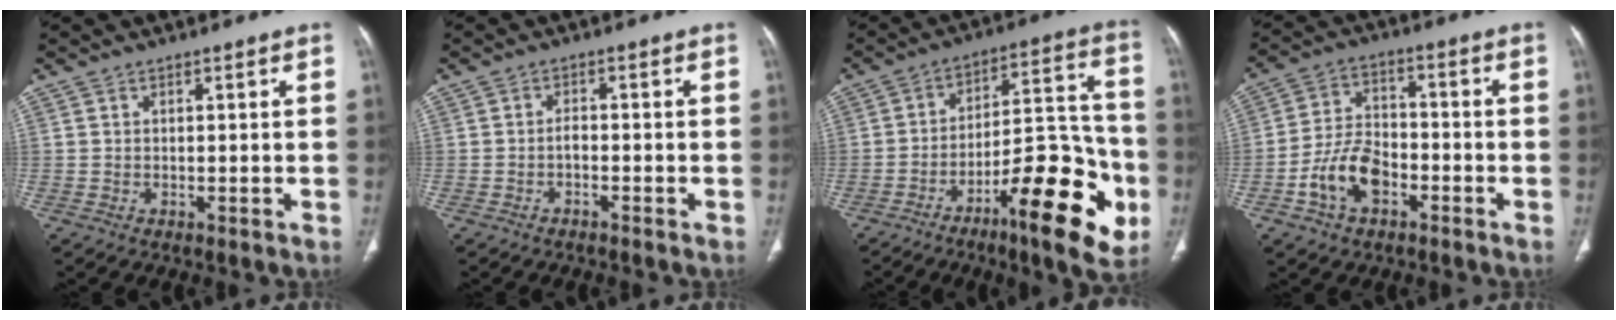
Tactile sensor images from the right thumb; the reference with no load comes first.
{"total": 1.4, "force": [-0.9, 0.6, 0.9], "torque": [-0.017, 0.012, -0.017]}
{"total": 21.2, "force": [-8.8, 6.1, 18.3], "torque": [-0.242, 0.057, -0.127]}
{"total": 10.1, "force": [-4.2, 6.3, 6.7], "torque": [-0.117, 0.031, -0.078]}